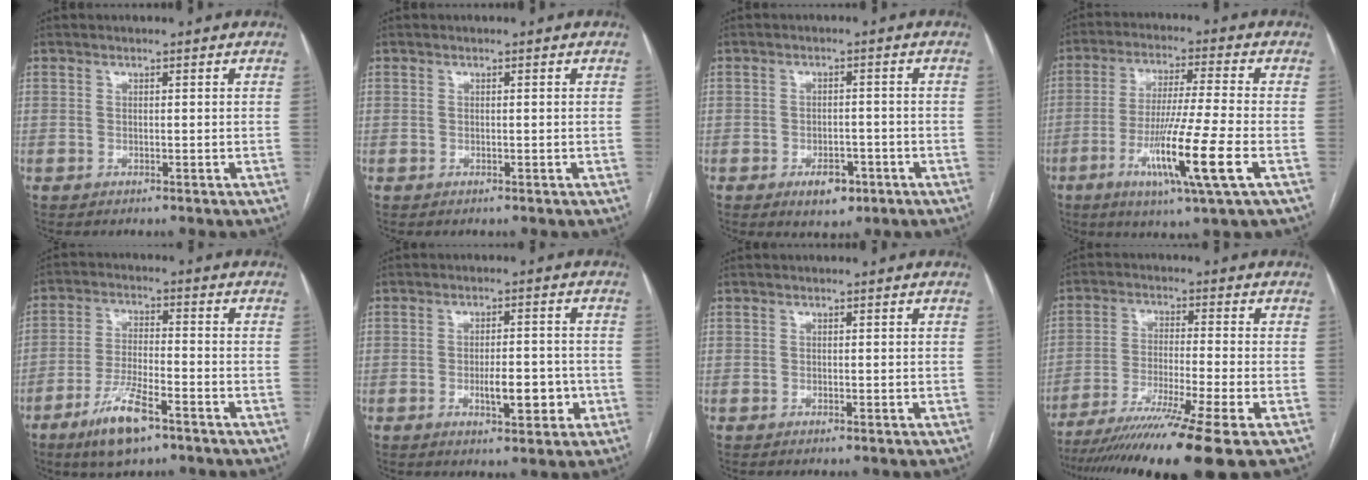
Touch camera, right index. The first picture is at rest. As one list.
[{"total": 0.0}, {"total": 4.5, "force": [-2.4, 2.5, 2.9], "torque": [-0.039, 0.003, -0.029]}, {"total": 12.7, "force": [-4.5, -1.1, 11.9], "torque": [-0.225, -0.025, -0.084]}, {"total": 9.3, "force": [-5.7, 2.0, 7.0], "torque": [-0.139, -0.013, -0.103]}, {"total": 5.6, "force": [-1.6, 1.9, 5.0], "torque": [-0.075, 0.001, -0.019]}, {"total": 0.0}, {"total": 15.7, "force": [-11.8, -2.2, 10.2], "torque": [-0.166, -0.043, -0.193]}]